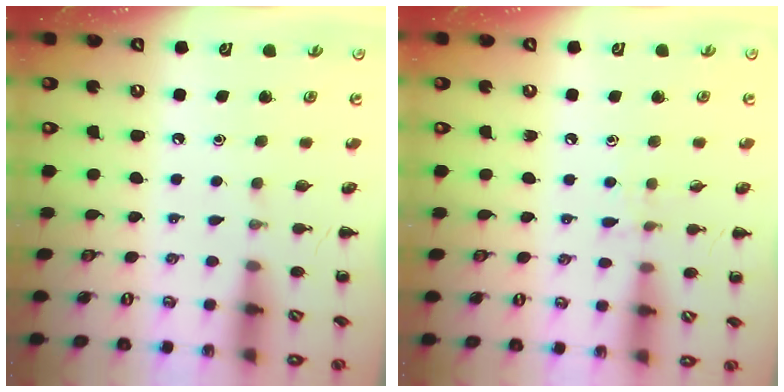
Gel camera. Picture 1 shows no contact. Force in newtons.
{"total": 6.4, "press": 6.0, "slide": 2.3}